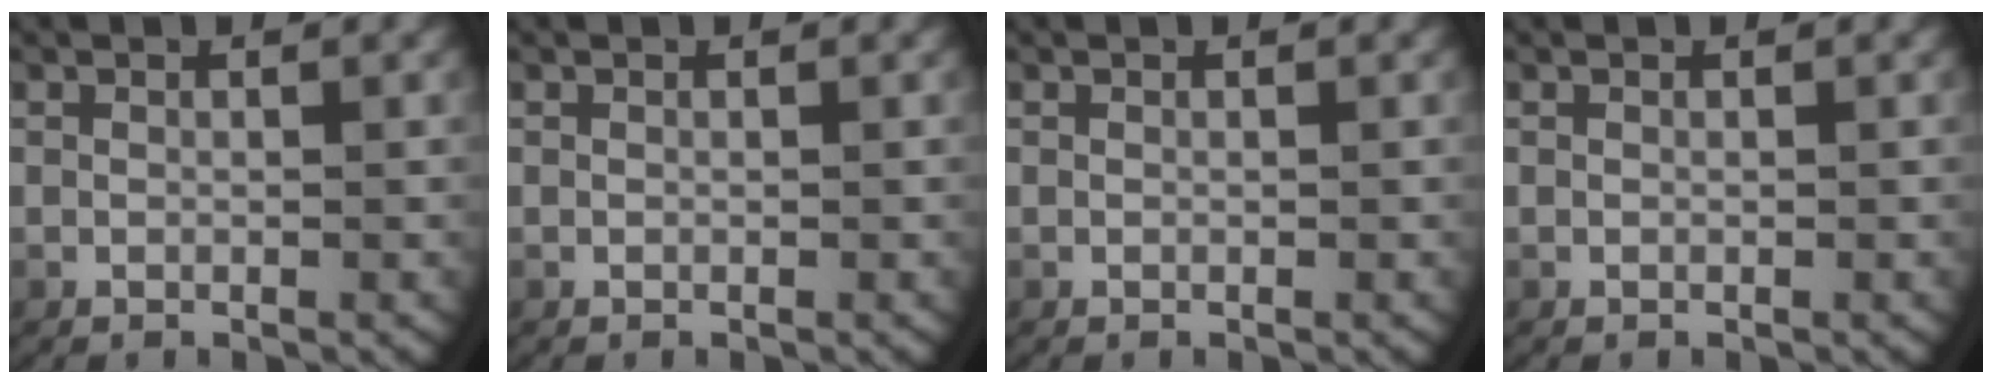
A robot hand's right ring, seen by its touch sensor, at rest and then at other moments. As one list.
[{"total": 0.0}, {"total": 0.0}, {"total": 0.0}]